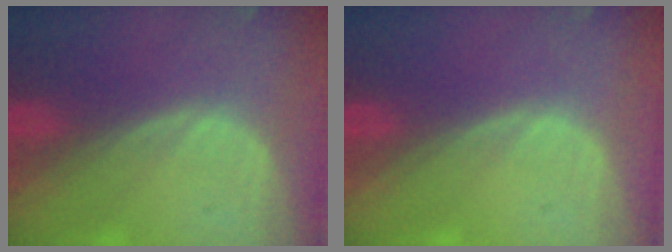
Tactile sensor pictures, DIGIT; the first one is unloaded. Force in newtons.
{"total": 0.0}